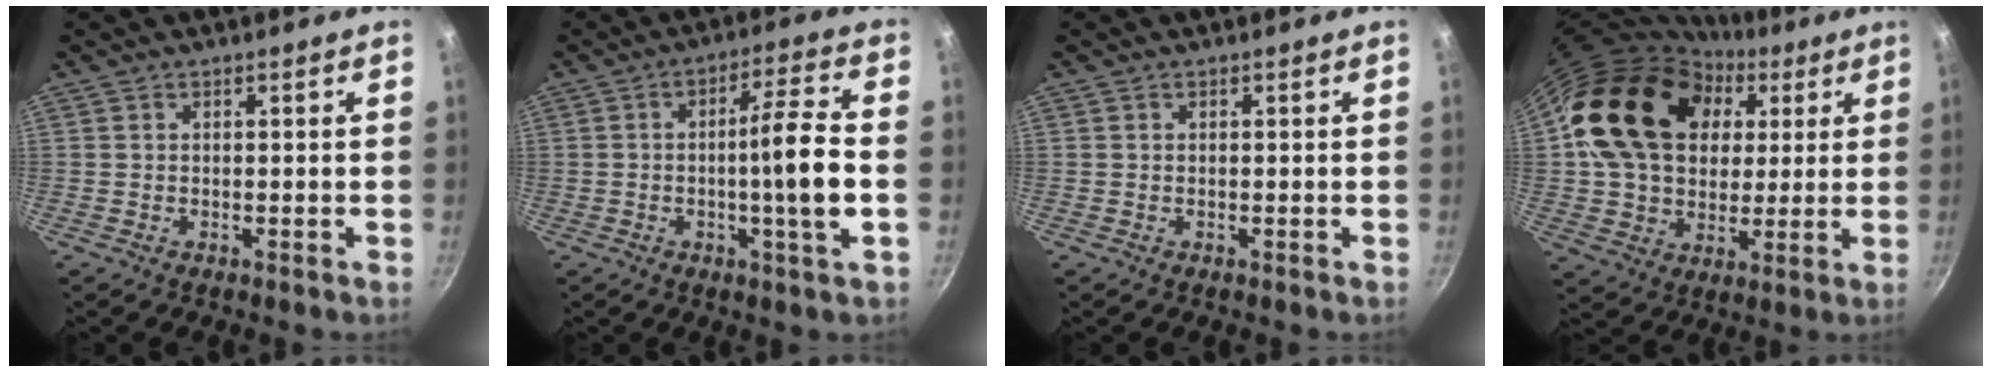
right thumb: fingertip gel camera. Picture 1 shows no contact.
{"total": 10.3, "force": [-1.5, 0.4, 10.2], "torque": [-0.163, 0.021, -0.026]}
{"total": 0.0}
{"total": 22.6, "force": [6.0, 17.0, 13.5], "torque": [-0.196, 0.019, 0.103]}